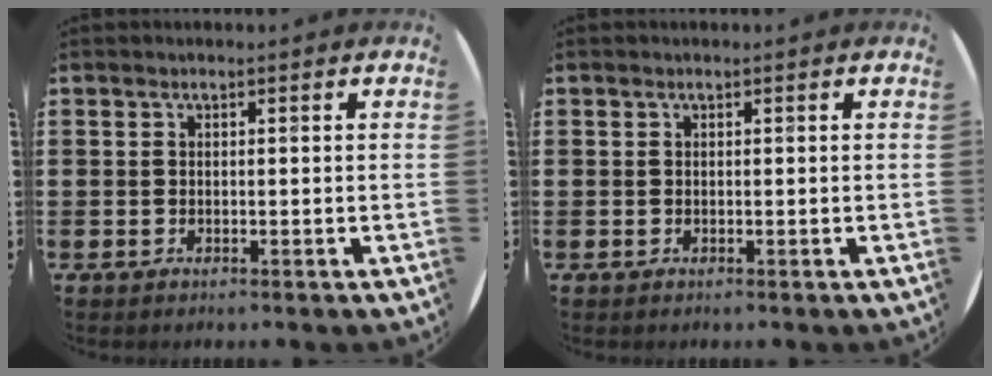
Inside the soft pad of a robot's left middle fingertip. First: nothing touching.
{"total": 0.0}